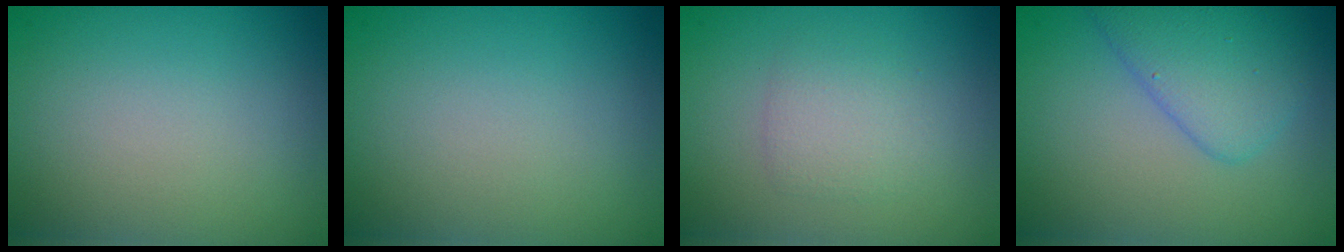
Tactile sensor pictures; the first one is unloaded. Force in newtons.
{"total": 0.0}
{"total": 1.9, "press": 1.9, "slide": 0.1}
{"total": 4.1, "press": 4.0, "slide": 0.3}